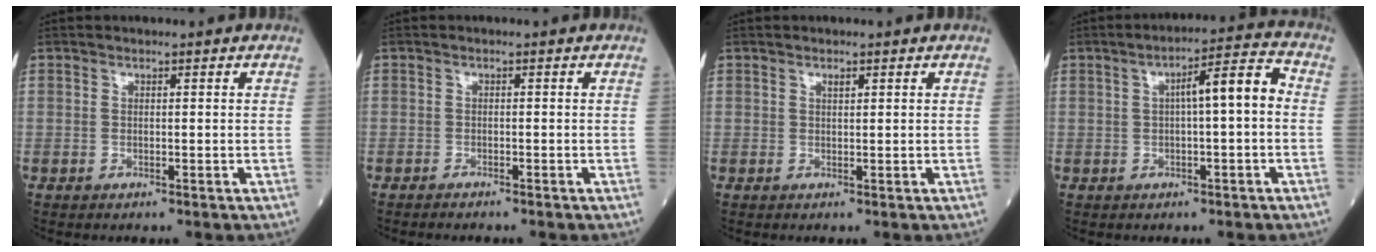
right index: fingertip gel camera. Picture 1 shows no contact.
{"total": 1.5, "force": [-1.3, 0.2, 0.6], "torque": [-0.012, -0.003, -0.017]}
{"total": 0.8, "force": [0.5, 0.2, 0.5], "torque": [-0.011, -0.002, 0.009]}
{"total": 6.9, "force": [0.4, 0.8, 6.8], "torque": [-0.104, 0.023, 0.003]}